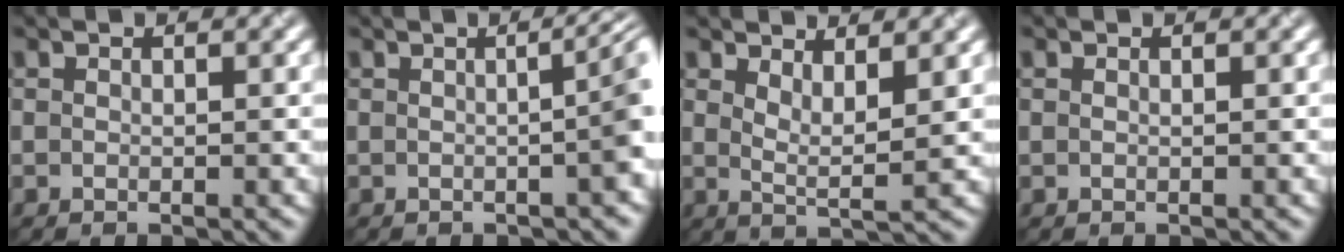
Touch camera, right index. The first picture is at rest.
{"total": 6.4, "force": [-0.2, 2.6, 5.9], "torque": [-0.006, 0.034, -0.008]}
{"total": 2.4, "force": [1.5, 0.5, 1.8], "torque": [-0.031, -0.005, 0.034]}
{"total": 0.0}